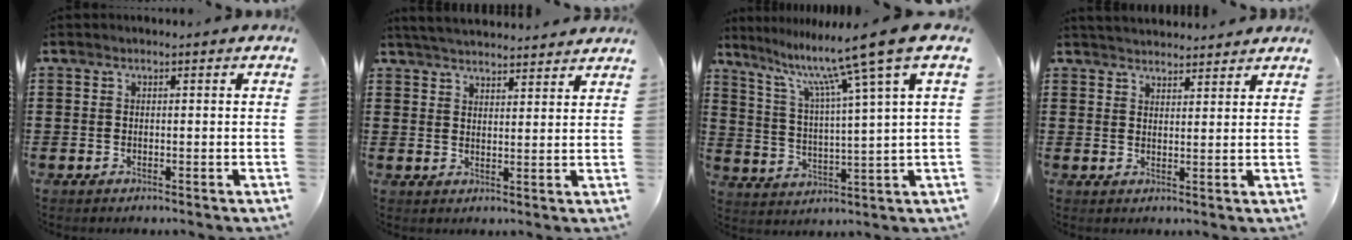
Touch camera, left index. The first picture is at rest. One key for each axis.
{"total": 3.8, "fx": 3.8, "fy": -0.1, "fz": 0.6, "tx": -0.024, "ty": -0.014, "tz": 0.069}
{"total": 11.7, "fx": 8.5, "fy": -0.8, "fz": 7.9, "tx": -0.174, "ty": -0.043, "tz": 0.132}
{"total": 2.7, "fx": 2.7, "fy": 0.0, "fz": -0.1, "tx": -0.005, "ty": -0.006, "tz": 0.052}